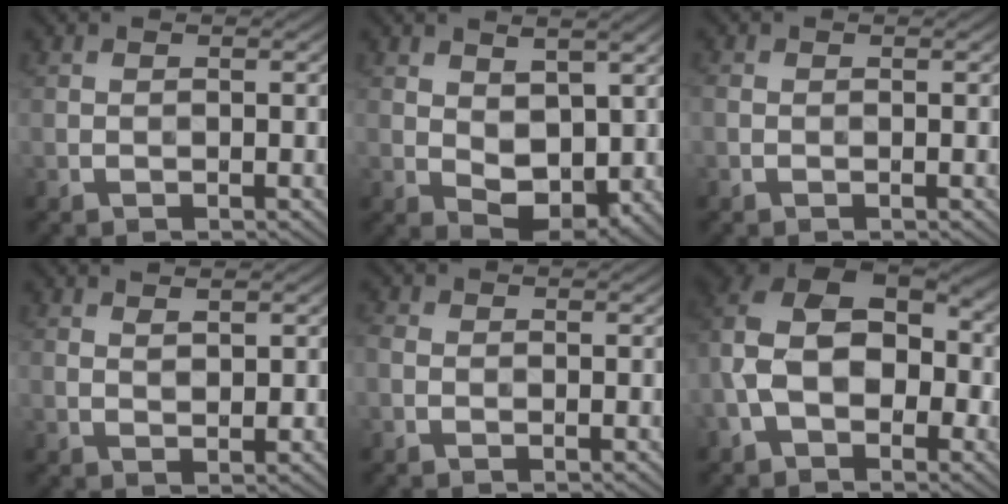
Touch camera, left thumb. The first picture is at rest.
{"total": 5.8, "force": [1.5, 3.7, 4.3], "torque": [-0.082, -0.010, 0.028]}
{"total": 0.7, "force": [-0.3, 0.5, 0.4], "torque": [-0.015, 0.001, -0.007]}
{"total": 1.7, "force": [1.2, 0.5, 1.1], "torque": [-0.021, -0.007, 0.026]}
{"total": 1.3, "force": [-0.5, 1.0, 0.7], "torque": [-0.019, 0.001, -0.012]}
{"total": 10.3, "force": [-1.7, 7.1, 7.2], "torque": [-0.127, 0.005, -0.039]}